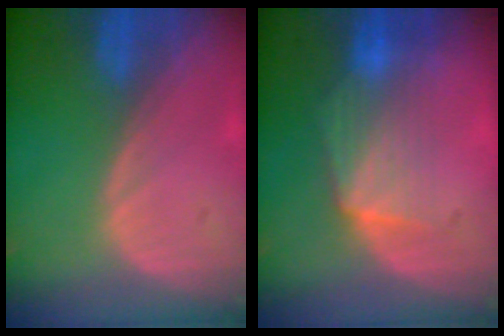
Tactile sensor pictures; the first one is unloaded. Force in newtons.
{"total": 7.0, "press": 6.4, "slide": 2.8}